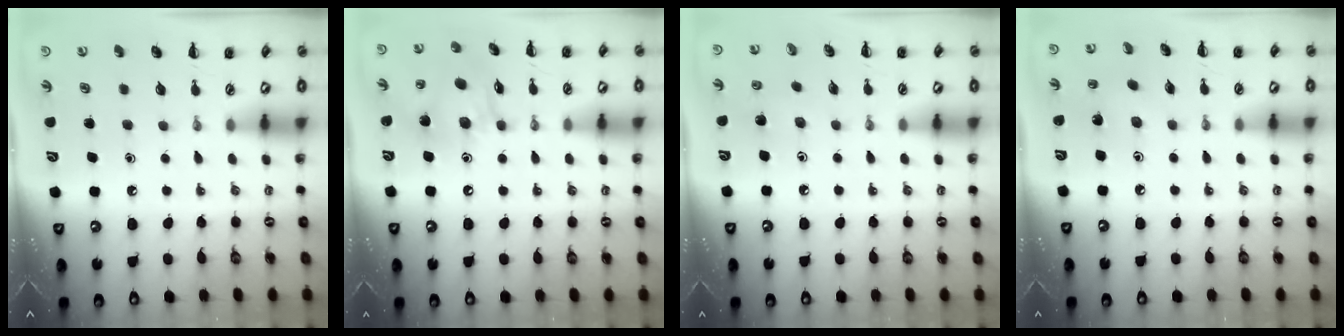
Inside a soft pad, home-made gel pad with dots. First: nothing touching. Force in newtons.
{"total": 12.6, "press": 12.5, "slide": 1.5}
{"total": 3.1, "press": 2.9, "slide": 1.0}
{"total": 1.5, "press": 1.5, "slide": 0.5}